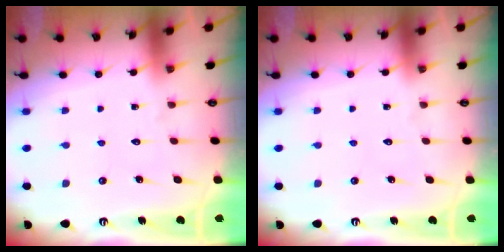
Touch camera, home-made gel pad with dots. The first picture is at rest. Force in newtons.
{"total": 0.0}